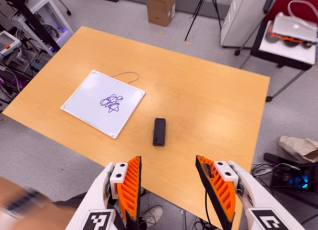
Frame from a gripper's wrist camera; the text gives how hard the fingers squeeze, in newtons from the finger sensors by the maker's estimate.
{"total": 0.0}